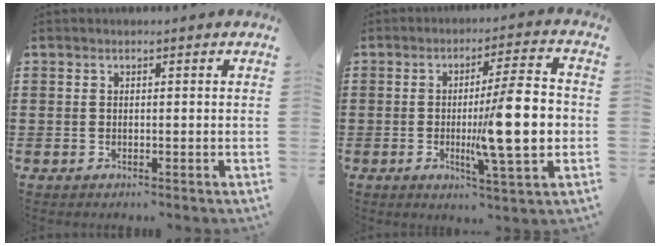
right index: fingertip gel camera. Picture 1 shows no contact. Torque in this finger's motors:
{"motor_torque": [2.14, 0.00, 1.05, 0.21]}